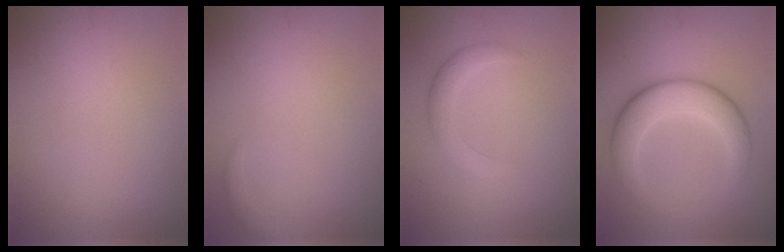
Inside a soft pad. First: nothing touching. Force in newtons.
{"total": 0.9, "press": 0.9, "slide": 0.1}
{"total": 2.3, "press": 2.3, "slide": 0.1}
{"total": 5.6, "press": 5.6, "slide": 0.1}